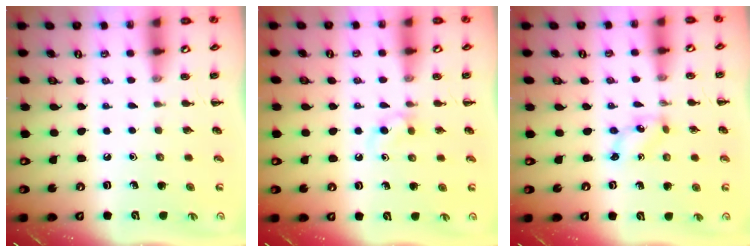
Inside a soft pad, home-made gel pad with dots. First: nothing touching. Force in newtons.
{"total": 4.1, "press": 3.7, "slide": 1.7}
{"total": 1.4, "press": 1.4, "slide": 0.3}